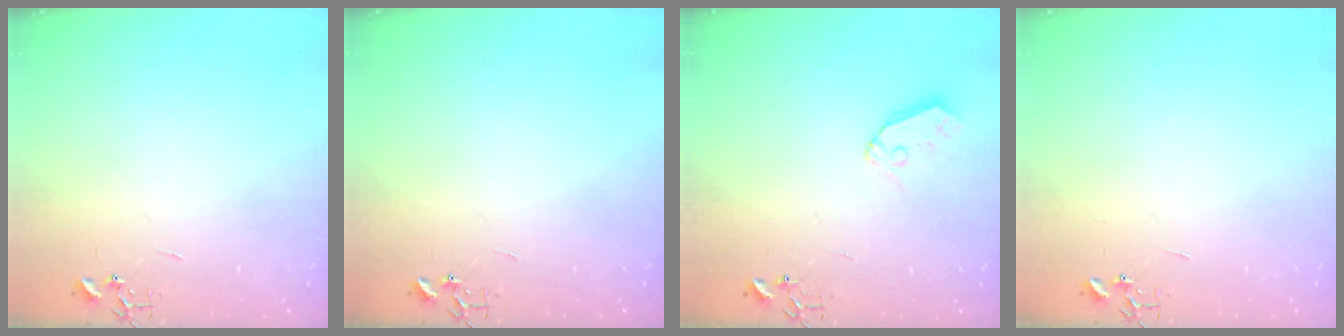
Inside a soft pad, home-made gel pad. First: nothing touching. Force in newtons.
{"total": 0.0}
{"total": 6.9, "press": 6.9, "slide": 0.5}
{"total": 0.0}